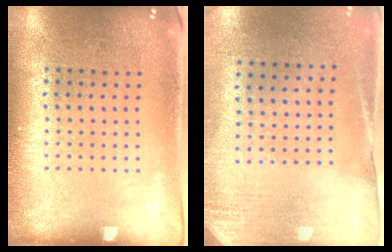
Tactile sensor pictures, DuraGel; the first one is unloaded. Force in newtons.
{"total": 2.6, "press": 2.3, "slide": 1.3}